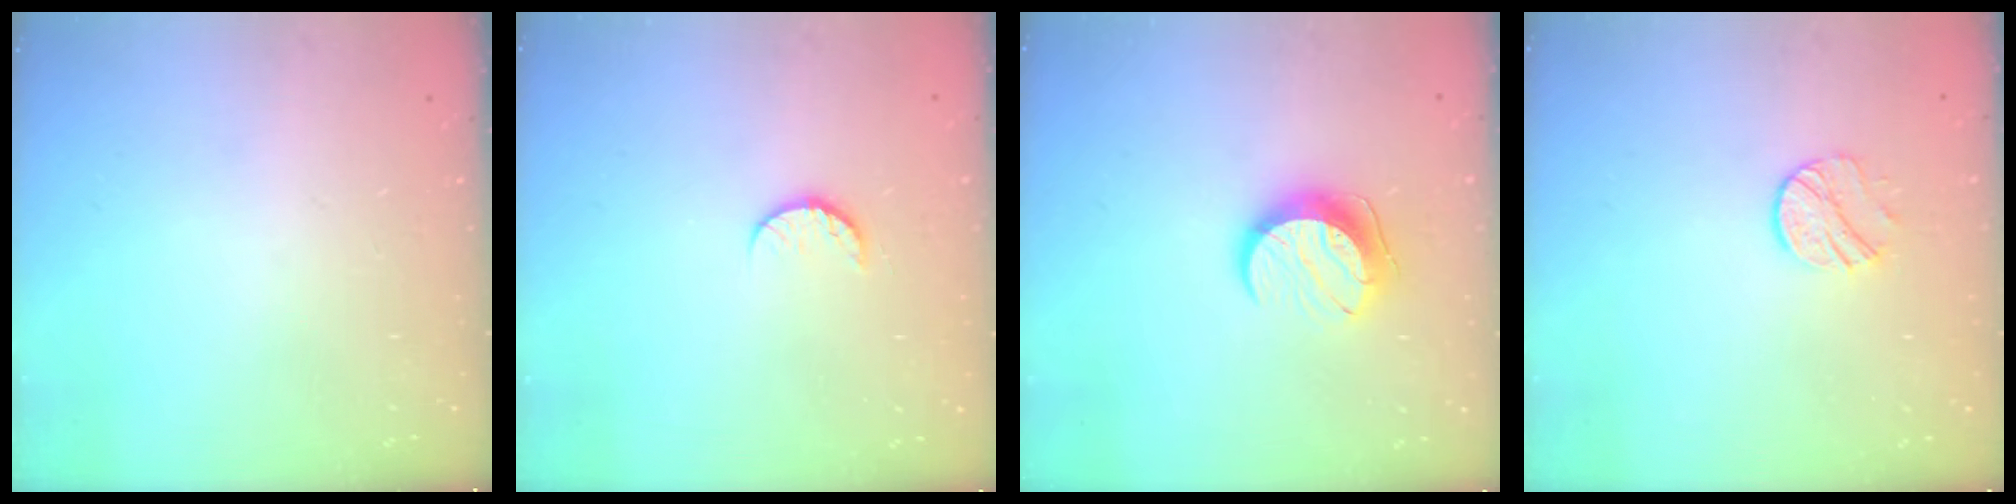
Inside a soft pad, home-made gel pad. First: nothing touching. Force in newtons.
{"total": 6.5, "press": 6.5, "slide": 0.7}
{"total": 10.1, "press": 10.1, "slide": 0.5}
{"total": 8.3, "press": 8.3, "slide": 0.8}